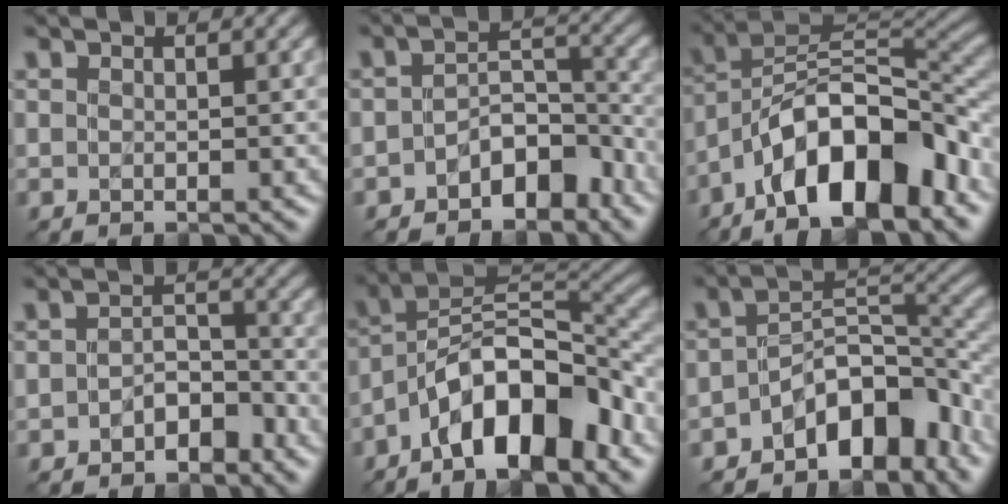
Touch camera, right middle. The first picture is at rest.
{"total": 4.4, "force": [-2.7, 2.3, 2.6], "torque": [-0.035, 0.008, -0.051]}
{"total": 12.6, "force": [-7.0, 5.0, 9.3], "torque": [-0.138, 0.018, -0.130]}
{"total": 2.9, "force": [-1.6, 1.6, 1.7], "torque": [-0.025, 0.009, -0.030]}
{"total": 10.4, "force": [-5.9, 3.8, 7.6], "torque": [-0.108, 0.019, -0.115]}
{"total": 7.3, "force": [-4.3, 3.5, 4.7], "torque": [-0.049, 0.011, -0.083]}